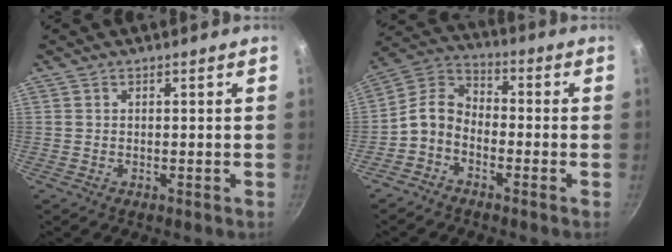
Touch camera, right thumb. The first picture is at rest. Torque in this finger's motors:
{"motor_torque": [0.25, 0.00, -0.10, -0.03, 0.05]}